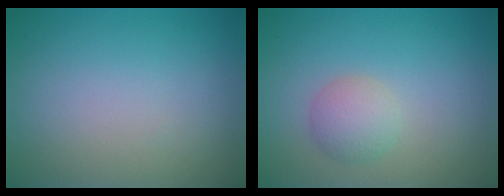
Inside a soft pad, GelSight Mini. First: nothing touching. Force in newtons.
{"total": 2.3, "press": 2.3, "slide": 0.0}